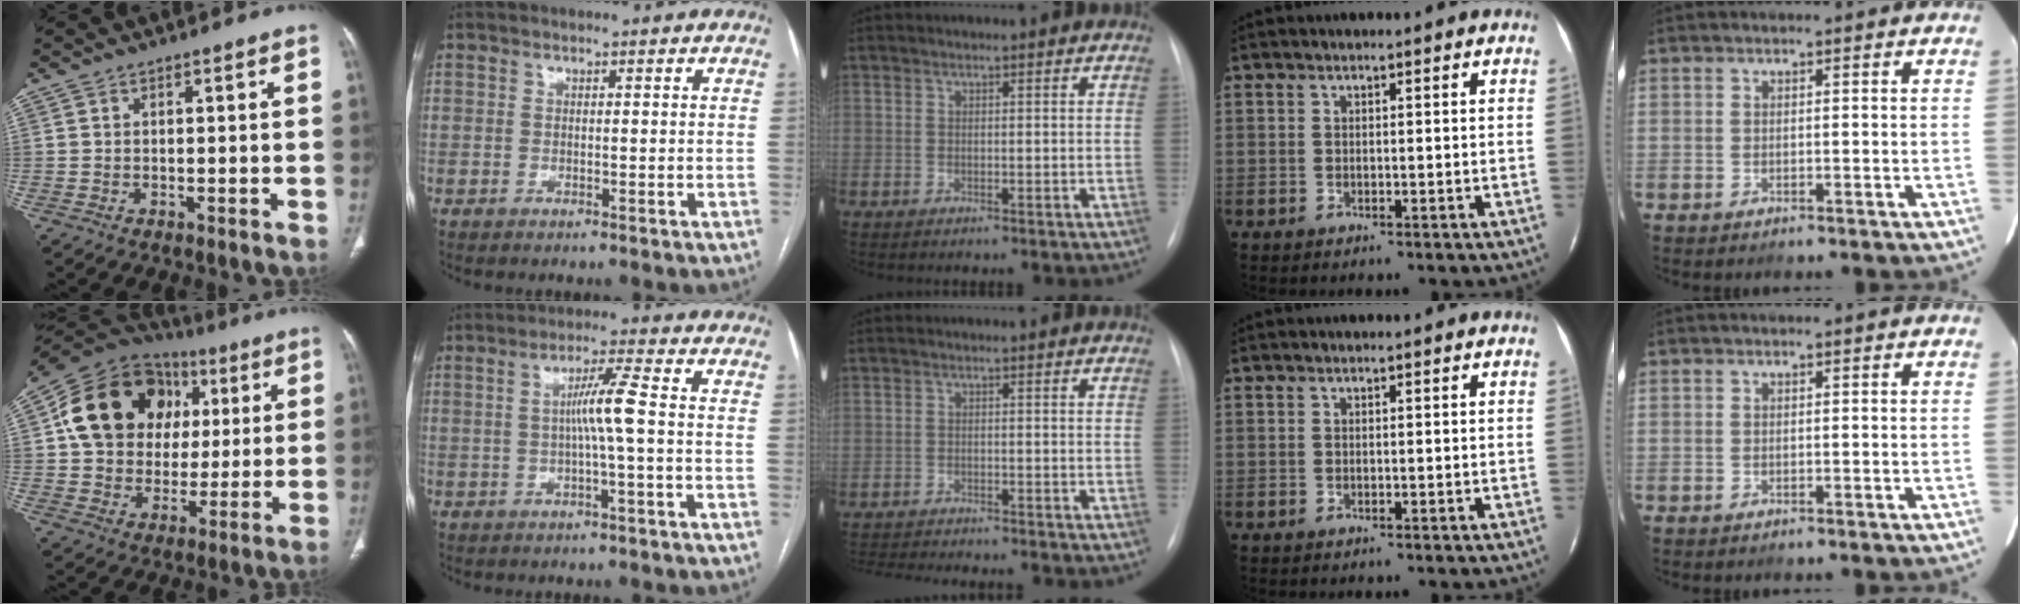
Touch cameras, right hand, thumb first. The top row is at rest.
{"thumb": {"total": 21.7, "force": [5.3, 17.5, 11.7], "torque": [-0.171, 0.030, 0.094]}, "index": {"total": 5.0, "force": [-0.2, -1.0, 4.9], "torque": [-0.087, 0.008, -0.001]}, "middle": {"total": 10.2, "force": [-9.4, 0.8, 3.8], "torque": [-0.053, -0.009, -0.134]}}